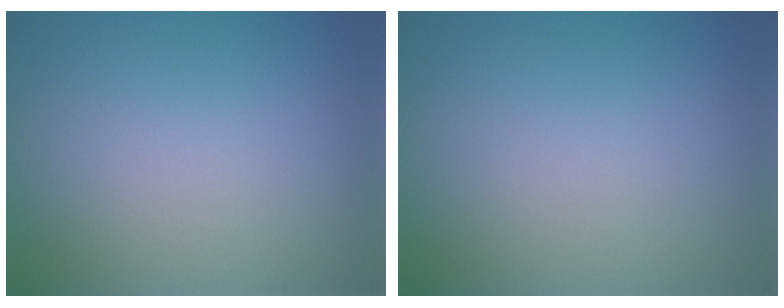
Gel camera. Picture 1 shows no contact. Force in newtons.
{"total": 0.0}